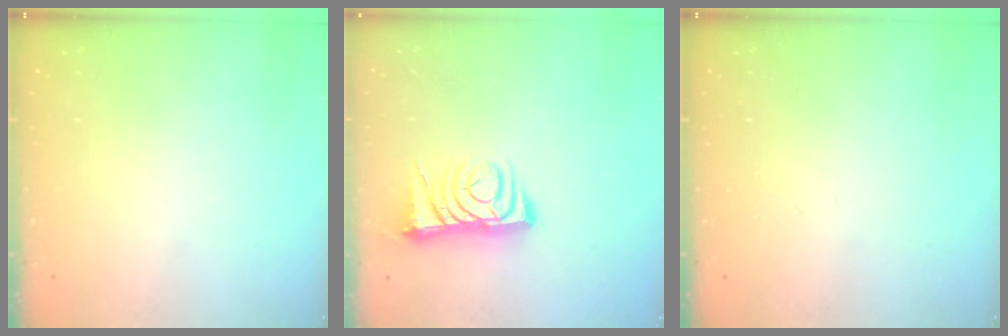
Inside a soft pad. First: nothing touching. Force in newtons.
{"total": 6.8, "press": 6.7, "slide": 1.0}
{"total": 0.0}